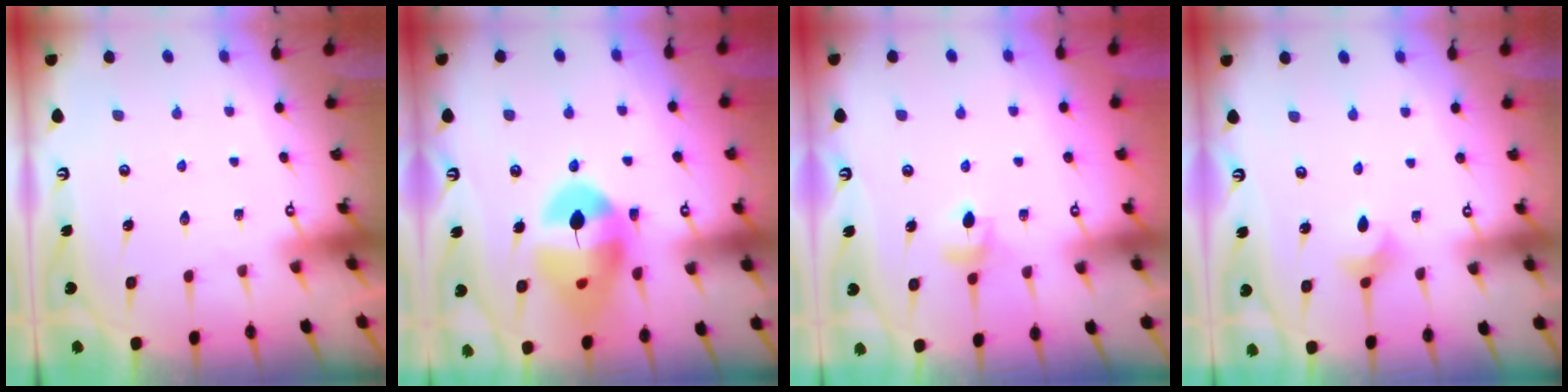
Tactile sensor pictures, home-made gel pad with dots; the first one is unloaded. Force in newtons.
{"total": 16.3, "press": 16.1, "slide": 2.2}
{"total": 5.0, "press": 4.9, "slide": 0.5}
{"total": 3.6, "press": 3.6, "slide": 0.4}